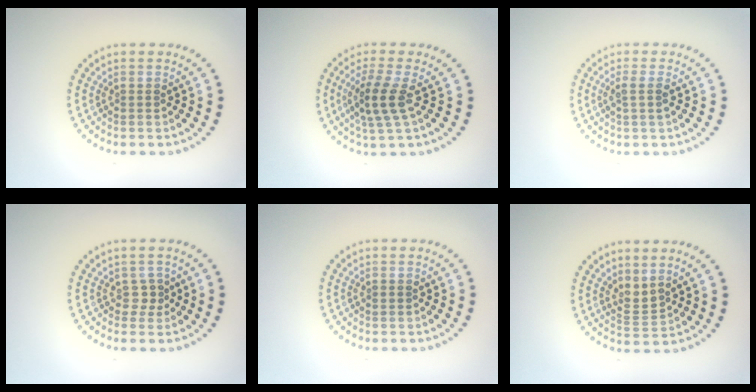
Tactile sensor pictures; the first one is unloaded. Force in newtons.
{"total": 3.4, "press": 2.9, "slide": 1.9}
{"total": 1.5, "press": 1.2, "slide": 0.9}
{"total": 1.2, "press": 0.9, "slide": 0.8}
{"total": 0.7, "press": 0.7, "slide": 0.0}
{"total": 1.8, "press": 1.2, "slide": 1.3}